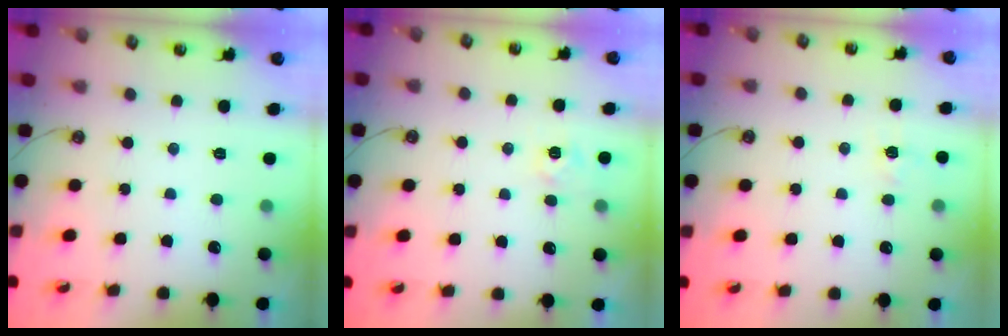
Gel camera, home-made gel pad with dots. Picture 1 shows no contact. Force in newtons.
{"total": 3.6, "press": 3.6, "slide": 0.4}
{"total": 5.4, "press": 5.4, "slide": 0.7}